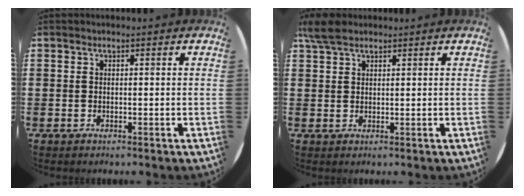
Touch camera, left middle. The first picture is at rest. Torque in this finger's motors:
{"motor_torque": [0.65, -0.55, 0.07, 0.02]}